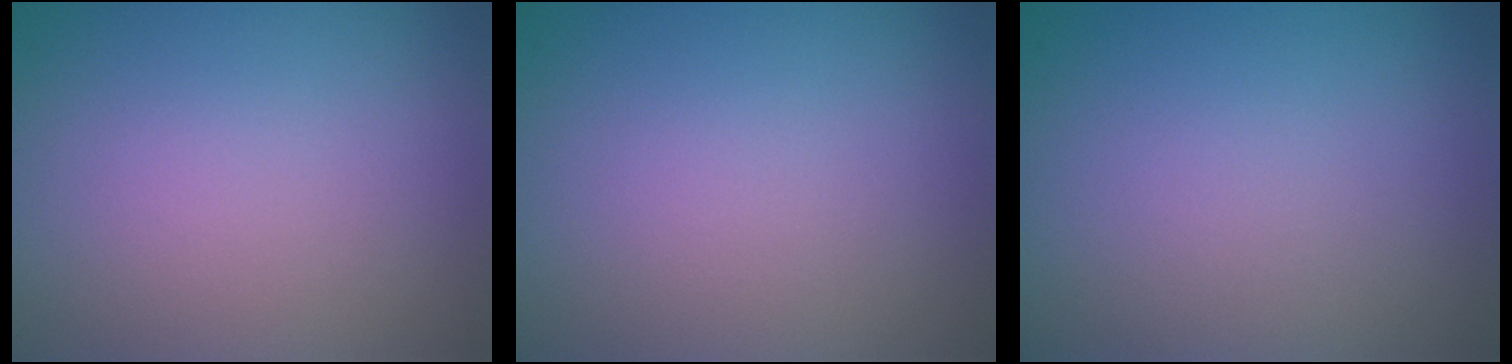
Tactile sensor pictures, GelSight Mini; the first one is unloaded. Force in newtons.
{"total": 0.0}
{"total": 0.0}